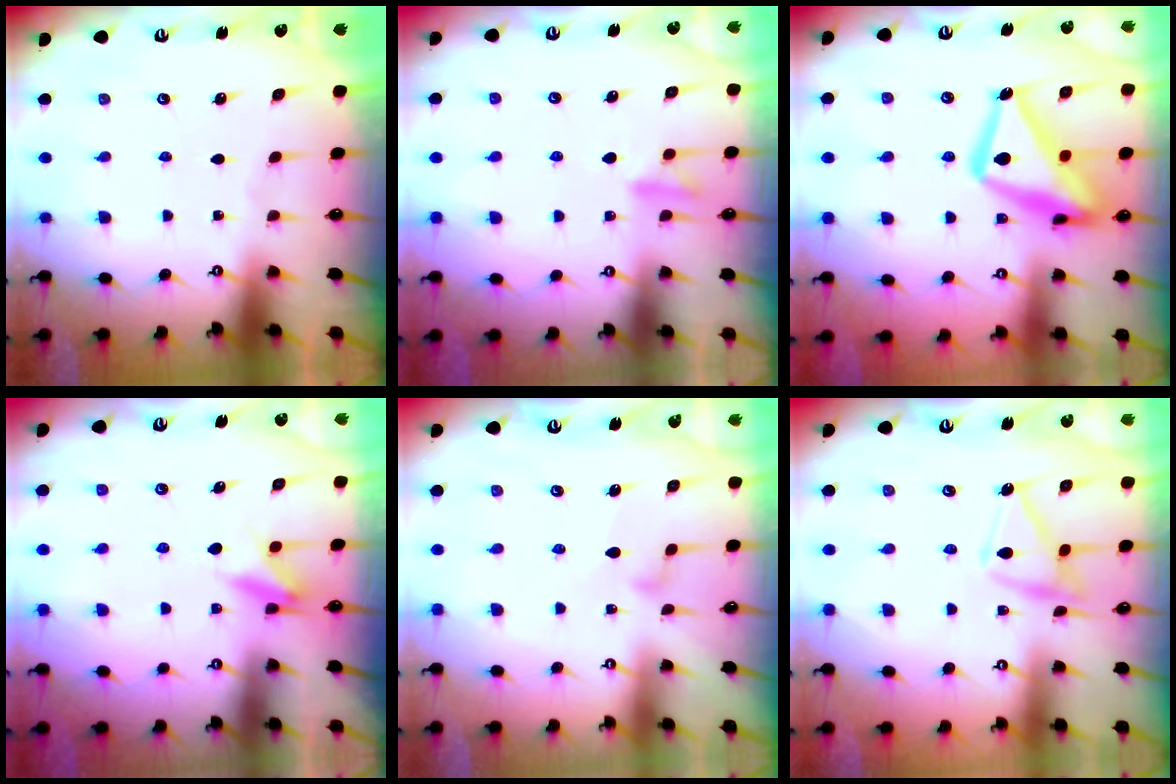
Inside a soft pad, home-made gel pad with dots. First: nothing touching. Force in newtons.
{"total": 9.0, "press": 8.9, "slide": 1.2}
{"total": 19.2, "press": 19.2, "slide": 1.8}
{"total": 8.4, "press": 8.3, "slide": 1.5}
{"total": 6.0, "press": 6.0, "slide": 0.3}
{"total": 13.1, "press": 13.1, "slide": 0.6}